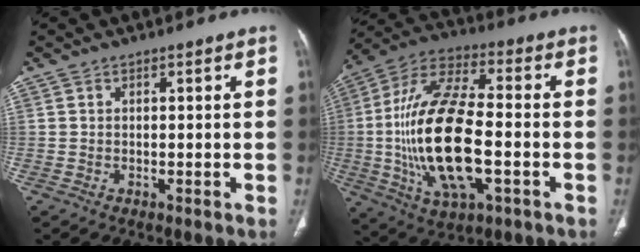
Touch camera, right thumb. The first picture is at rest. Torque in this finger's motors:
{"motor_torque": [2.60, 2.41, 2.72, -0.05, 0.83]}